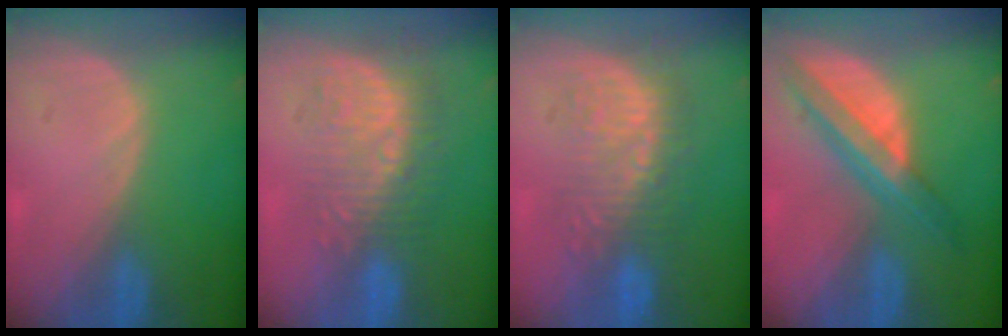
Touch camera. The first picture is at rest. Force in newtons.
{"total": 10.0, "press": 8.7, "slide": 5.0}
{"total": 8.8, "press": 8.6, "slide": 1.7}
{"total": 8.0, "press": 6.7, "slide": 4.3}